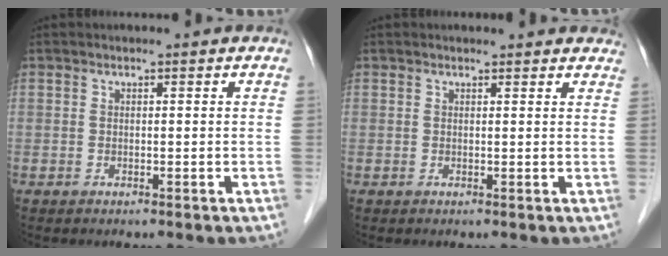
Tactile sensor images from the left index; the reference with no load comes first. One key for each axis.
{"total": 5.2, "fx": 4.9, "fy": 1.2, "fz": 1.2, "tx": -0.007, "ty": 0.009, "tz": 0.042}